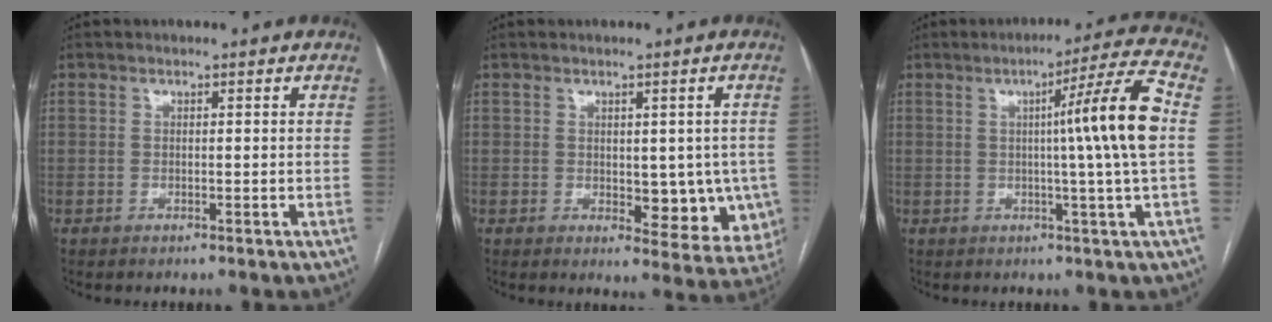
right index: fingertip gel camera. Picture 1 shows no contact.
{"total": 9.0, "force": [-0.7, 4.7, 7.6], "torque": [-0.070, -0.003, 0.002]}
{"total": 11.3, "force": [0.8, -2.5, 11.0], "torque": [-0.156, 0.002, 0.013]}